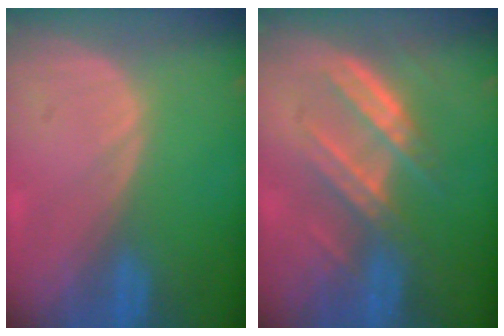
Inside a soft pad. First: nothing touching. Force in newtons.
{"total": 6.5, "press": 6.4, "slide": 1.1}